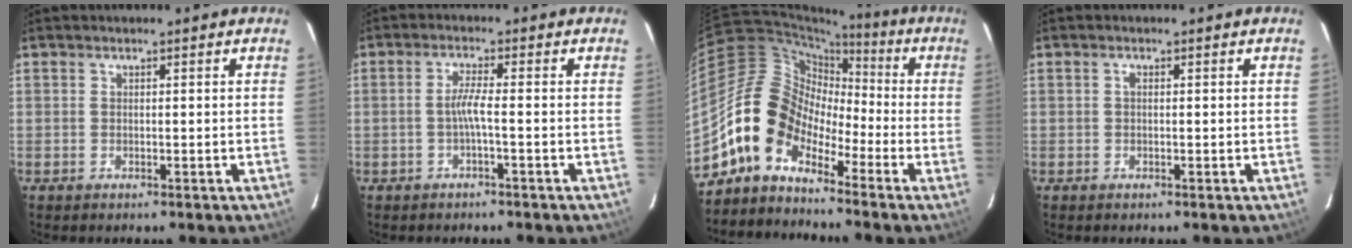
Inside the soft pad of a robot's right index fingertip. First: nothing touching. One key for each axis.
{"total": 2.7, "fx": -1.1, "fy": -0.4, "fz": 2.4, "tx": -0.050, "ty": 0.002, "tz": -0.020}
{"total": 10.1, "fx": -5.8, "fy": 6.9, "fz": 4.5, "tx": -0.082, "ty": 0.035, "tz": -0.130}
{"total": 0.6, "fx": 0.0, "fy": 0.3, "fz": 0.4, "tx": -0.008, "ty": 0.004, "tz": 0.000}